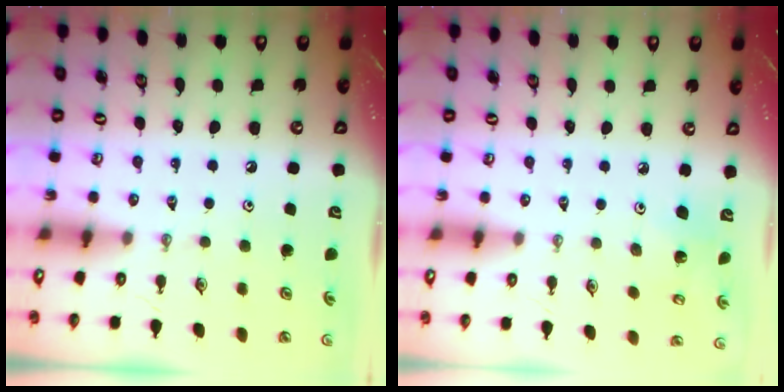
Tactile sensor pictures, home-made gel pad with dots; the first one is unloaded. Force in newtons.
{"total": 4.6, "press": 4.5, "slide": 1.2}